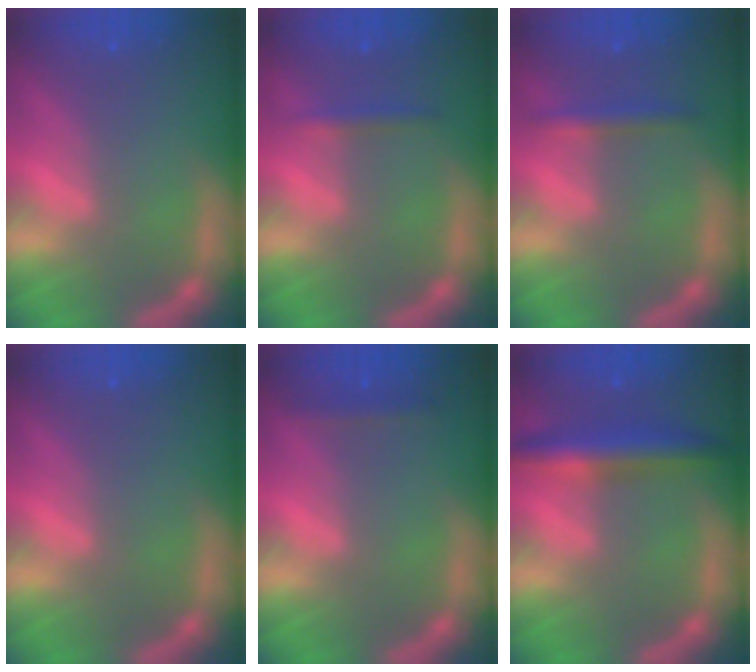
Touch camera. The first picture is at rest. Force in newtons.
{"total": 1.4}
{"total": 1.9}
{"total": 0.0}
{"total": 1.4}
{"total": 5.0}